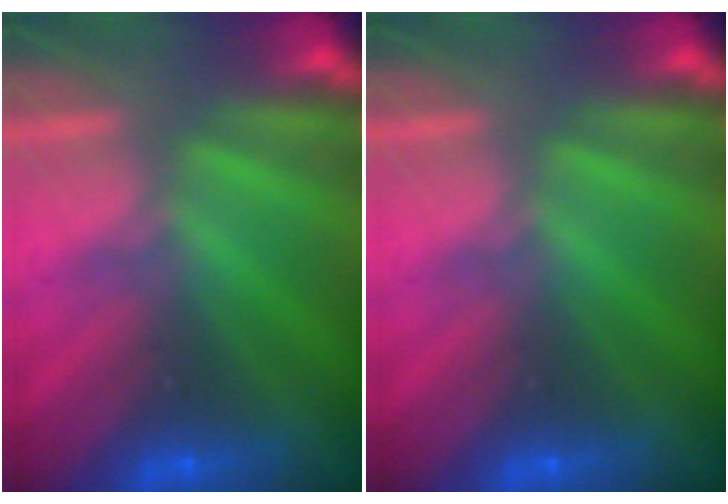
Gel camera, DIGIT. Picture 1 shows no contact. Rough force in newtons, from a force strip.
{"total": 0.0}